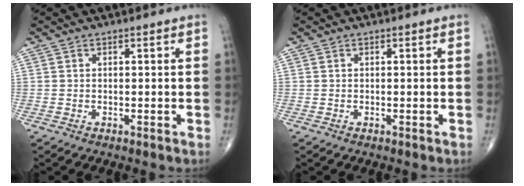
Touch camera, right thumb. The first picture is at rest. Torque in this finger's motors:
{"motor_torque": [0.08, 0.06, -0.14, -0.04, 0.04]}